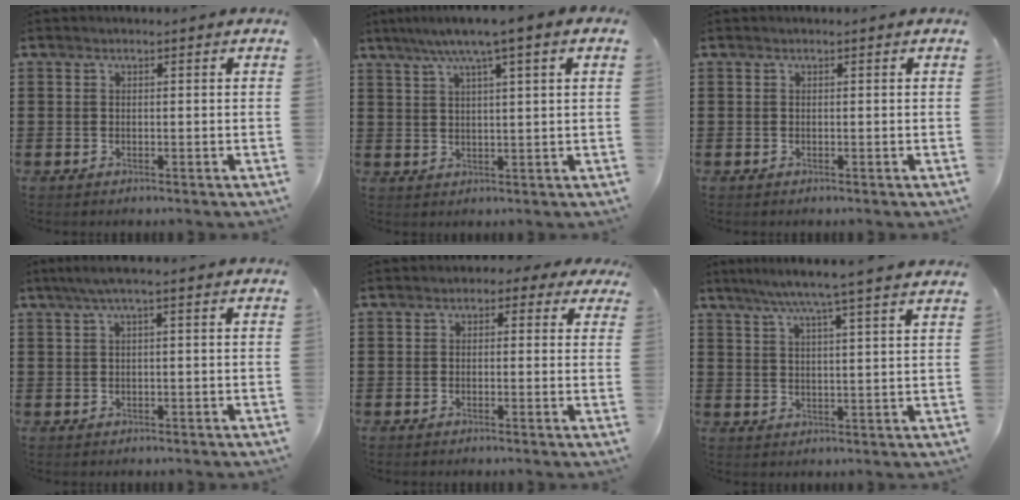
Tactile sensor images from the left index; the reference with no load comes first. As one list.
[{"total": 5.3, "force": [3.2, -0.3, 4.1], "torque": [-0.088, -0.003, 0.051]}, {"total": 0.0}, {"total": 2.0, "force": [0.0, 0.0, 2.0], "torque": [-0.034, -0.001, -0.001]}, {"total": 1.4, "force": [0.0, 1.1, 0.8], "torque": [-0.021, 0.008, -0.003]}, {"total": 6.2, "force": [5.1, -0.9, 3.3], "torque": [-0.079, -0.018, 0.088]}]